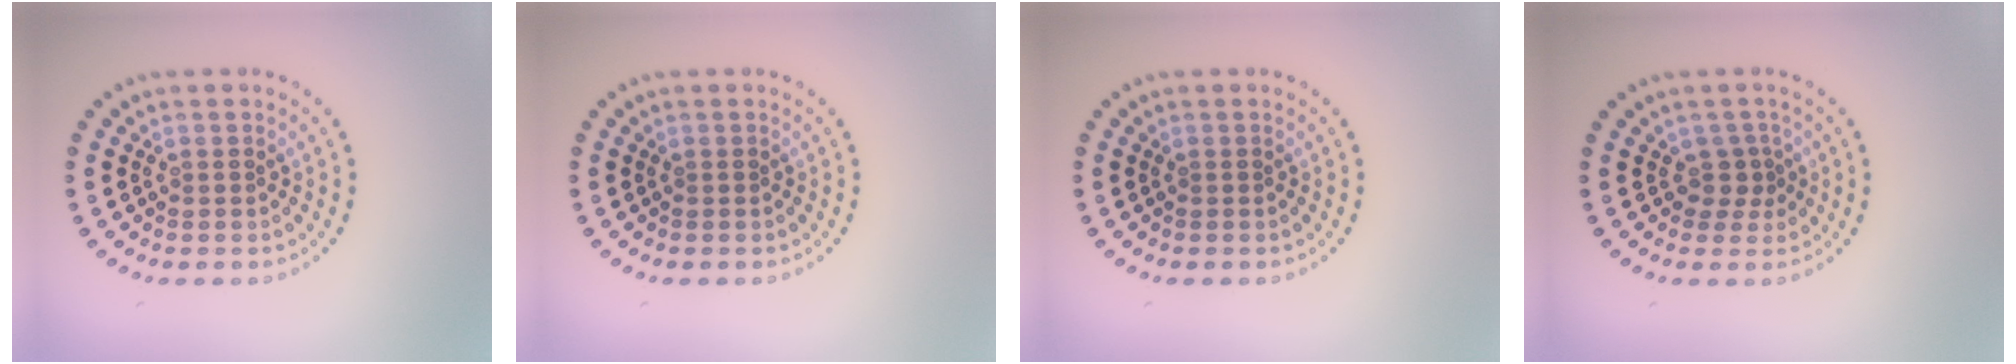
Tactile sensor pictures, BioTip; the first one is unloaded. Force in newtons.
{"total": 0.0}
{"total": 0.0}
{"total": 1.7, "press": 1.1, "slide": 1.3}